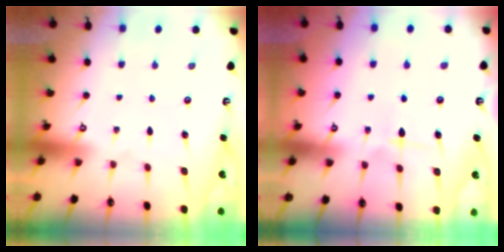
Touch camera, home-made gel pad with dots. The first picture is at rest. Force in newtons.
{"total": 5.5, "press": 5.4, "slide": 0.6}